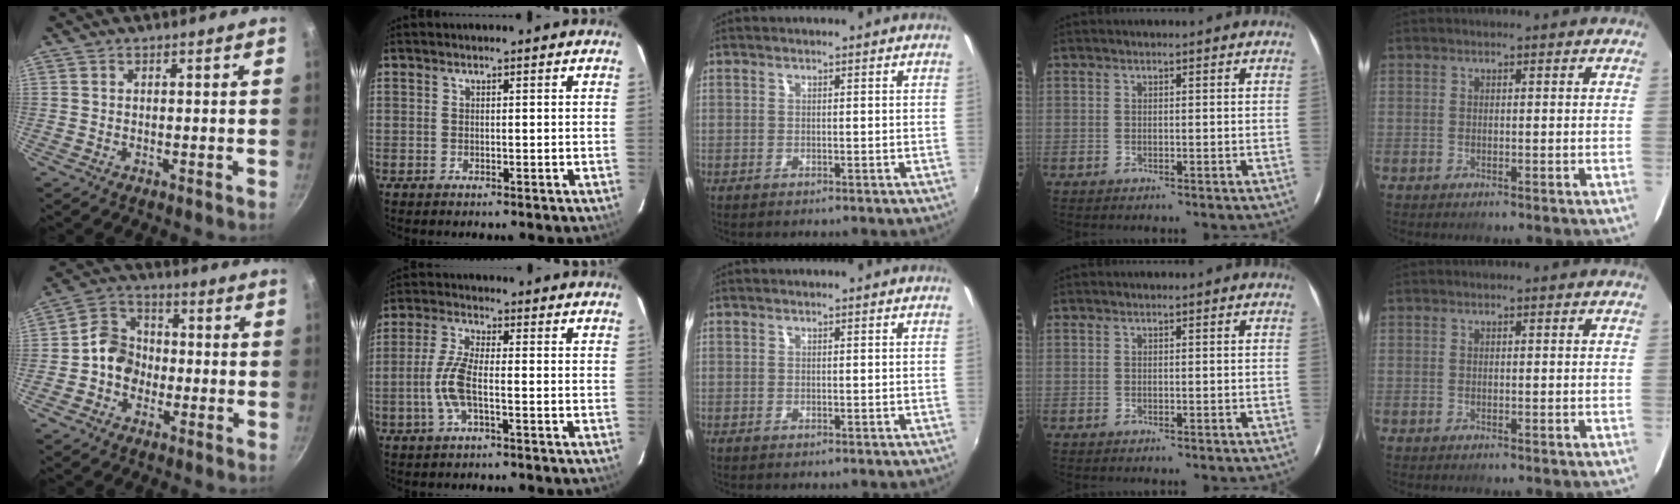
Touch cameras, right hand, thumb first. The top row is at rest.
{"thumb": {"total": 8.4, "force": [-1.7, 7.1, 4.1], "torque": [-0.037, 0.031, -0.047]}, "index": {"total": 6.7, "force": [-1.8, 1.6, 6.3], "torque": [-0.138, 0.001, -0.038]}}